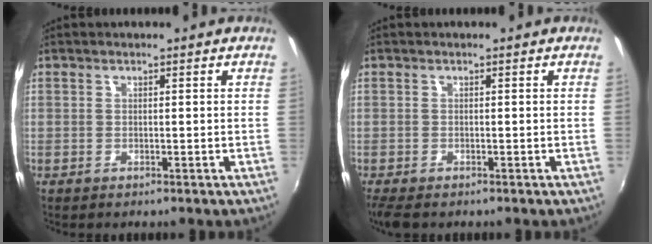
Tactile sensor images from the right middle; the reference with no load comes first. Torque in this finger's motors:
{"motor_torque": [0.76, -0.78, 0.25, 0.06]}